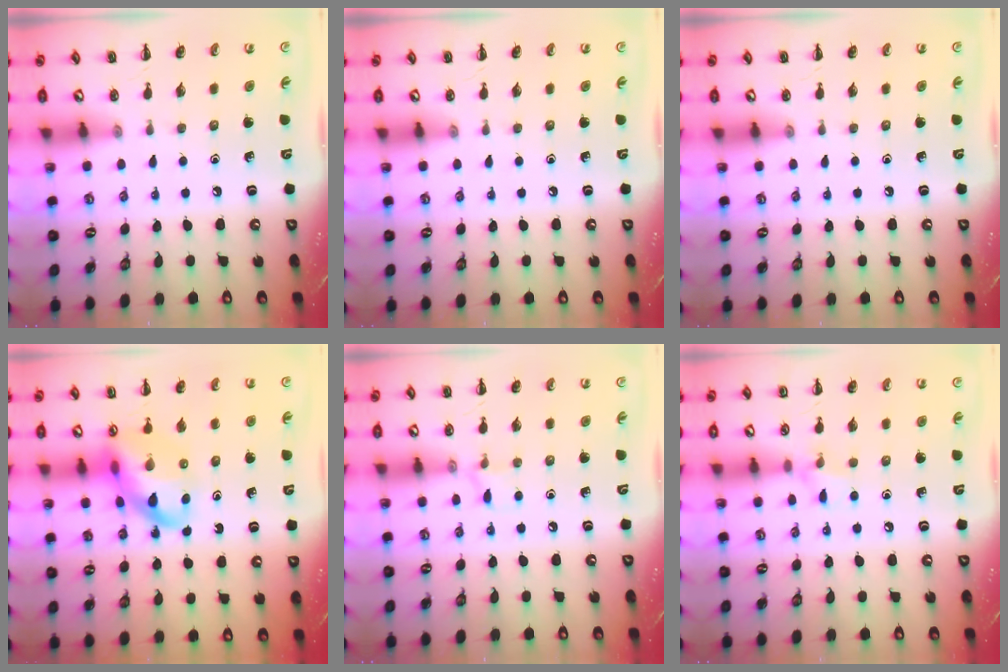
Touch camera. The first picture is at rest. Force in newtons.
{"total": 0.0}
{"total": 0.0}
{"total": 15.0, "press": 14.6, "slide": 3.4}
{"total": 5.8, "press": 5.6, "slide": 1.8}
{"total": 6.4, "press": 6.1, "slide": 1.8}